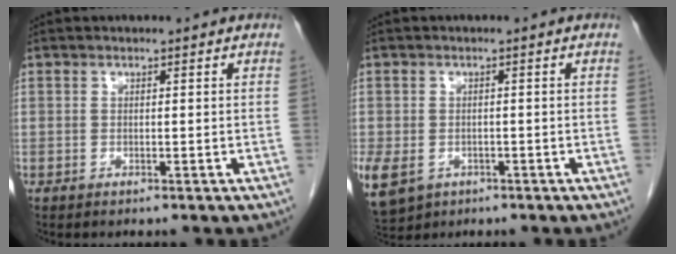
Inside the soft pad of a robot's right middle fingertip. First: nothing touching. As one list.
[{"total": 13.5, "force": [-5.4, 10.8, 5.9], "torque": [-0.189, -0.011, -0.072]}]